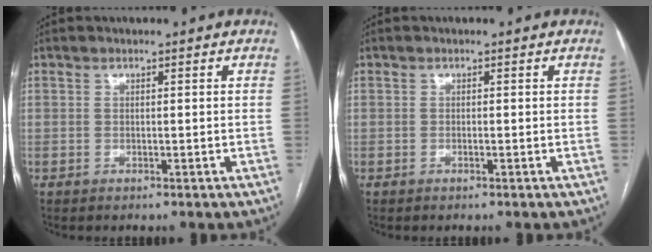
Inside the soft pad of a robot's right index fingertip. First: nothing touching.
{"total": 0.0}